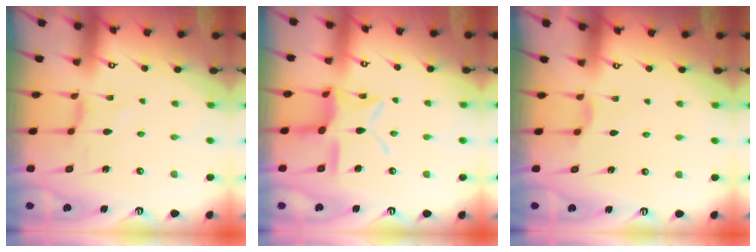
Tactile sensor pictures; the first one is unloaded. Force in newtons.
{"total": 13.6, "press": 13.6, "slide": 1.1}
{"total": 3.0, "press": 2.9, "slide": 0.5}